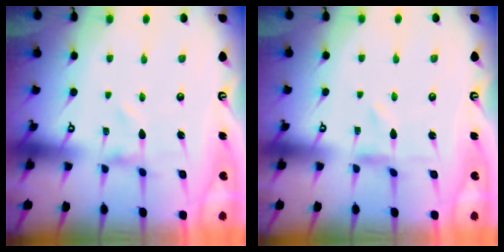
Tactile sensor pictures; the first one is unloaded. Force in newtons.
{"total": 0.0}